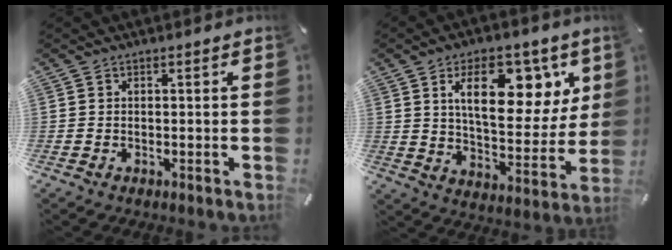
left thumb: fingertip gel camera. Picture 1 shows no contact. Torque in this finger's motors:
{"motor_torque": [1.57, 1.50, 2.16, -0.61, 0.52]}